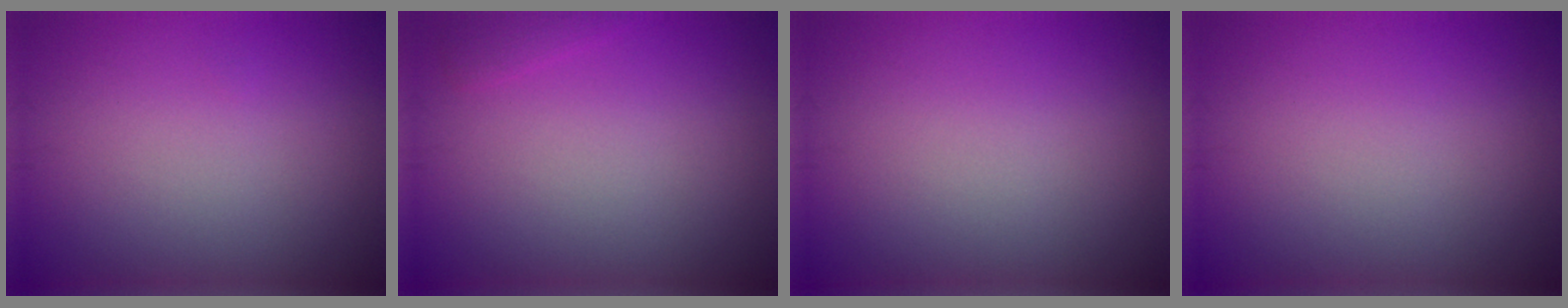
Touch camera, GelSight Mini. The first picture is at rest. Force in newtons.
{"total": 0.8, "press": 0.8, "slide": 0.1}
{"total": 0.0}
{"total": 0.0}